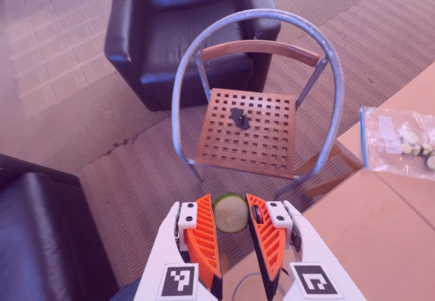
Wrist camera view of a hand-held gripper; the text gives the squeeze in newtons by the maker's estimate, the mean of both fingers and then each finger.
{"total": 9.5, "left": 9.6, "right": 9.4}